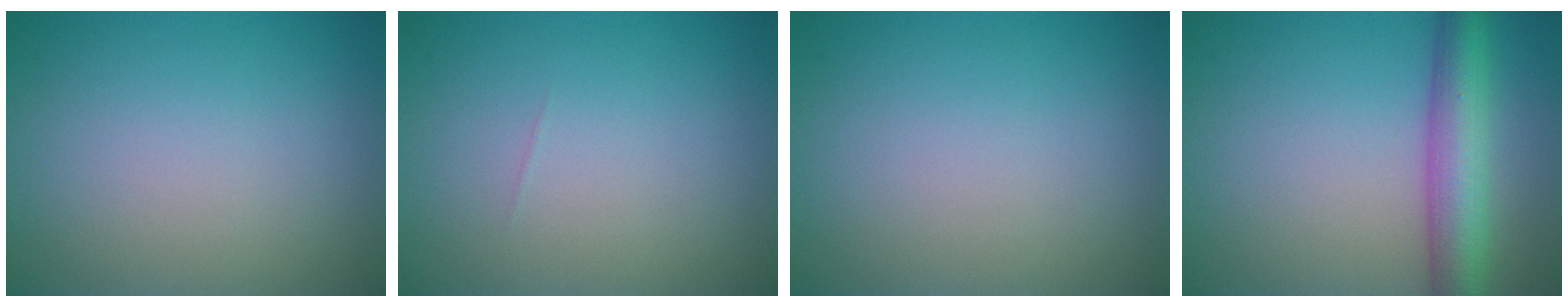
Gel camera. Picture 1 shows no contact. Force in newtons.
{"total": 0.0}
{"total": 0.0}
{"total": 6.0, "press": 6.0, "slide": 0.2}